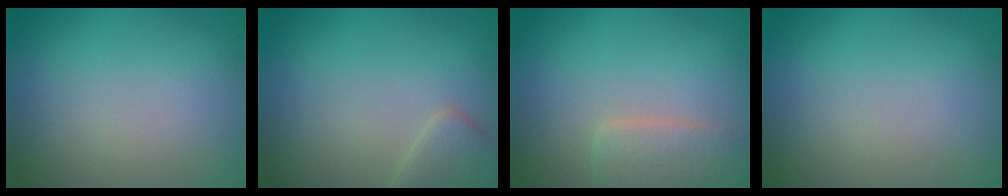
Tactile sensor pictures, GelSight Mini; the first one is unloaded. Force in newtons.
{"total": 2.6, "press": 2.6, "slide": 0.1}
{"total": 2.8, "press": 2.8, "slide": 0.2}
{"total": 0.0}